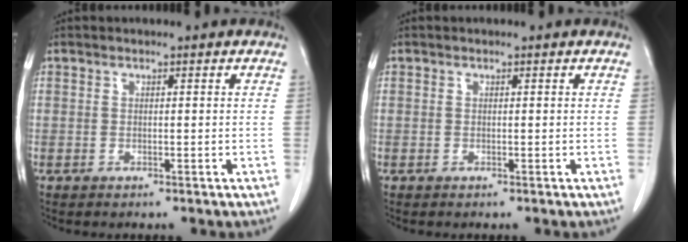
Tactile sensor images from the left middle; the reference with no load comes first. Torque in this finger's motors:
{"motor_torque": [0.00, 0.00, 0.02, 0.00]}